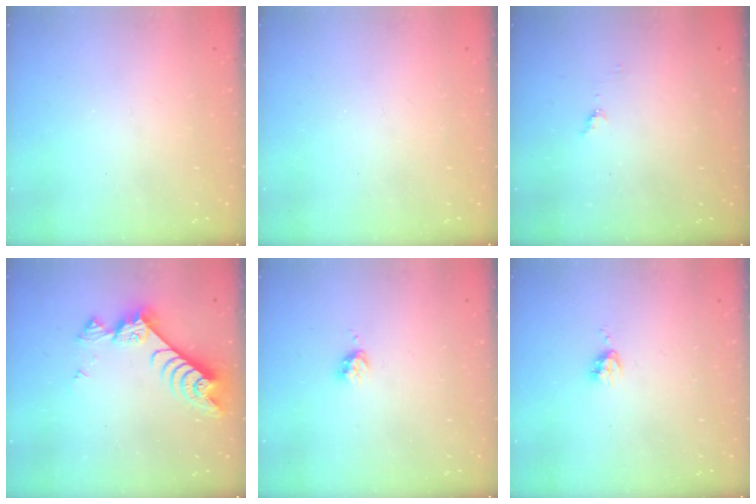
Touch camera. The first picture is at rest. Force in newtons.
{"total": 0.0}
{"total": 4.3, "press": 4.2, "slide": 0.5}
{"total": 9.1, "press": 9.0, "slide": 1.3}
{"total": 3.7, "press": 3.7, "slide": 0.4}
{"total": 4.8, "press": 4.8, "slide": 0.6}